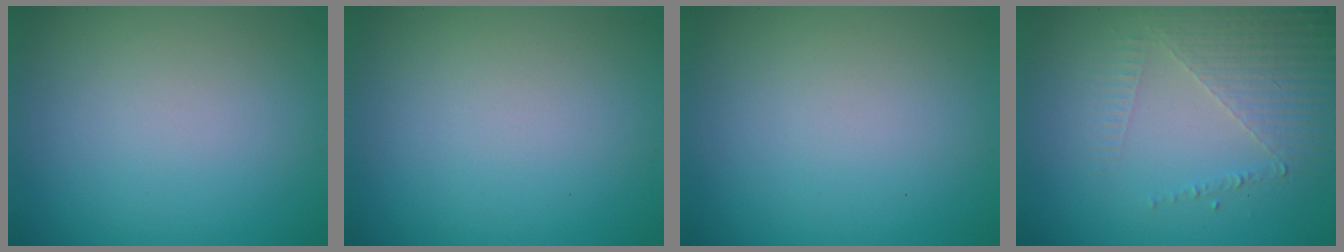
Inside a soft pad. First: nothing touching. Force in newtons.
{"total": 0.0}
{"total": 0.0}
{"total": 5.0, "press": 2.9, "slide": 4.1}